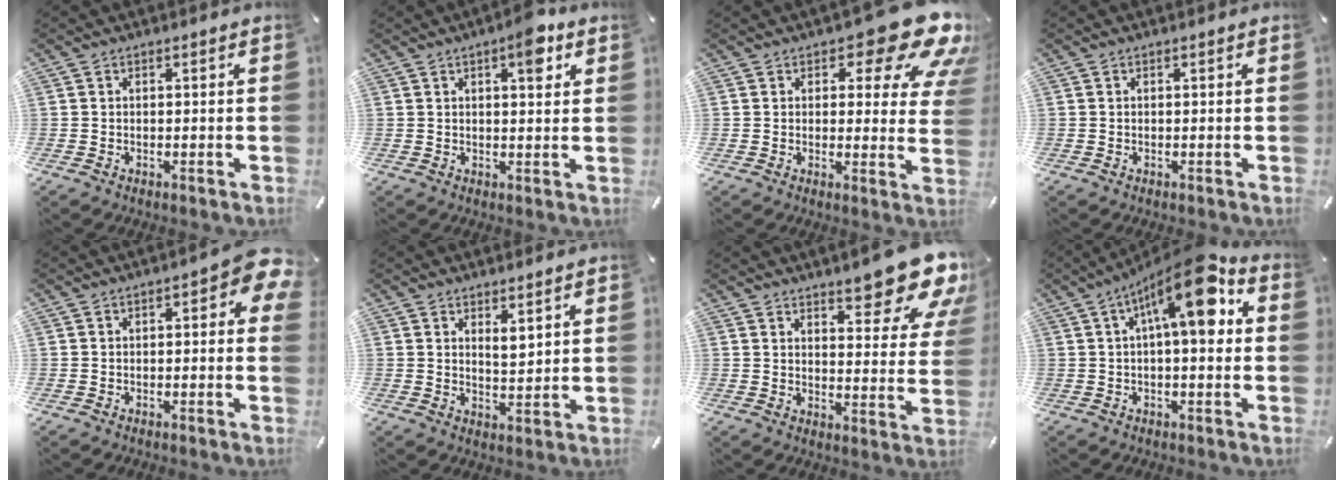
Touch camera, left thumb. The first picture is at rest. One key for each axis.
{"total": 6.8, "fx": 3.4, "fy": 2.7, "fz": 5.2, "tx": -0.061, "ty": -0.013, "tz": 0.048}
{"total": 14.7, "fx": 8.9, "fy": 6.1, "fz": 9.9, "tx": -0.123, "ty": -0.061, "tz": 0.146}
{"total": 0.0}
{"total": 5.8, "fx": 1.2, "fy": 2.7, "fz": 5.0, "tx": -0.052, "ty": -0.006, "tz": 0.015}
{"total": 3.6, "fx": 2.9, "fy": 1.5, "fz": 1.6, "tx": -0.014, "ty": -0.020, "tz": 0.048}
{"total": 15.1, "fx": 11.7, "fy": 4.9, "fz": 8.3, "tx": -0.098, "ty": -0.090, "tz": 0.196}
{"total": 14.6, "fx": 4.8, "fy": 4.5, "fz": 13.1, "tx": -0.197, "ty": -0.029, "tz": 0.071}